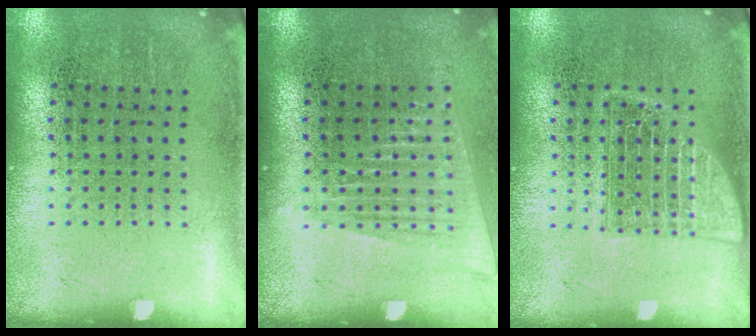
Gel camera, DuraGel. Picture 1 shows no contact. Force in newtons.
{"total": 1.4, "press": 1.3, "slide": 0.6}
{"total": 2.5, "press": 2.4, "slide": 0.3}